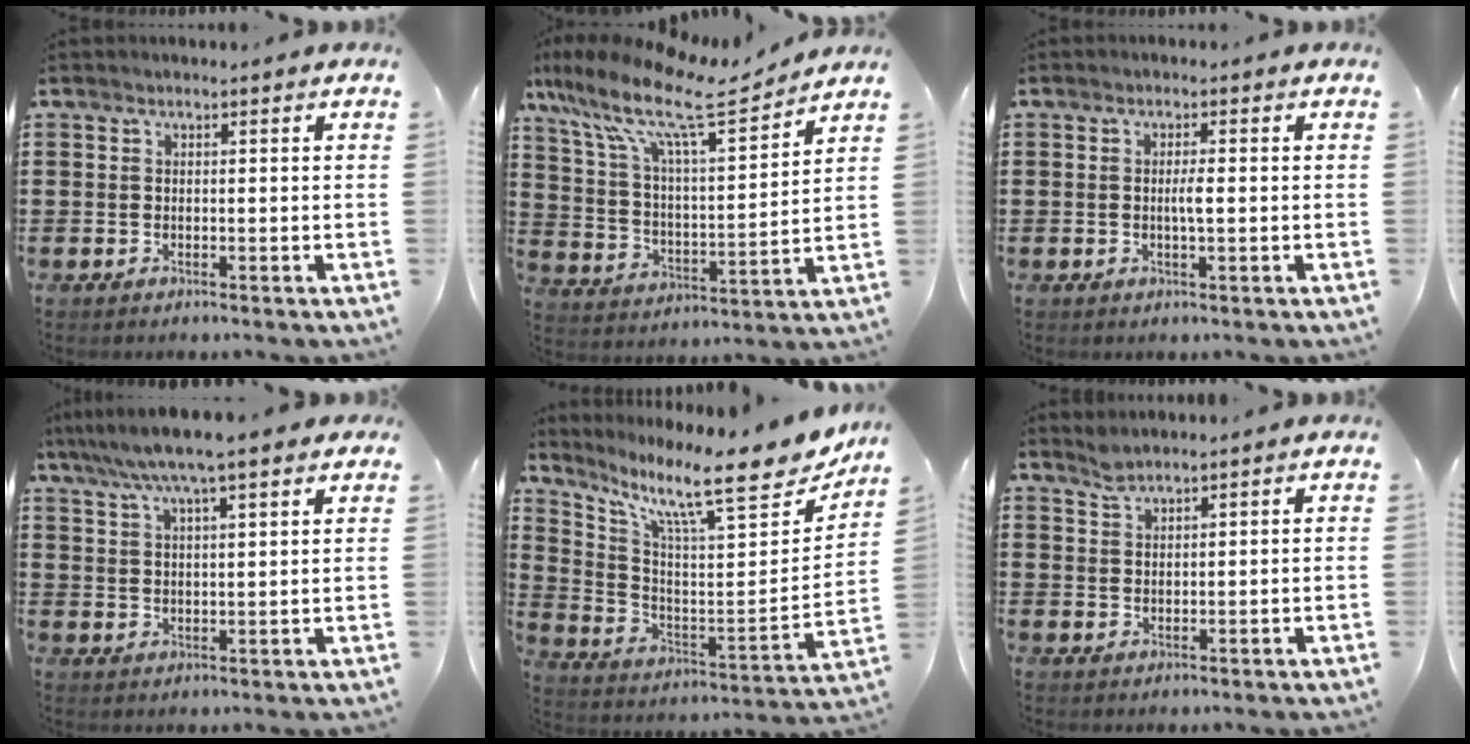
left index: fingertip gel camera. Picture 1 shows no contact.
{"total": 12.7, "force": [9.3, 2.7, 8.2], "torque": [-0.188, -0.046, 0.156]}
{"total": 2.1, "force": [-0.1, 0.2, 2.1], "torque": [-0.040, -0.002, -0.004]}
{"total": 7.2, "force": [5.7, 0.5, 4.3], "torque": [-0.098, -0.011, 0.100]}
{"total": 12.2, "force": [9.5, 1.3, 7.6], "torque": [-0.162, -0.080, 0.148]}
{"total": 2.0, "force": [1.8, 0.3, 0.7], "torque": [-0.018, 0.001, 0.034]}